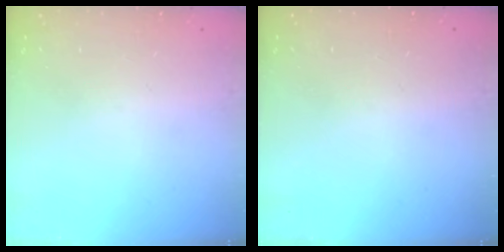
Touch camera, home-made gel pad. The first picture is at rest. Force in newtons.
{"total": 2.2, "press": 2.2, "slide": 0.1}